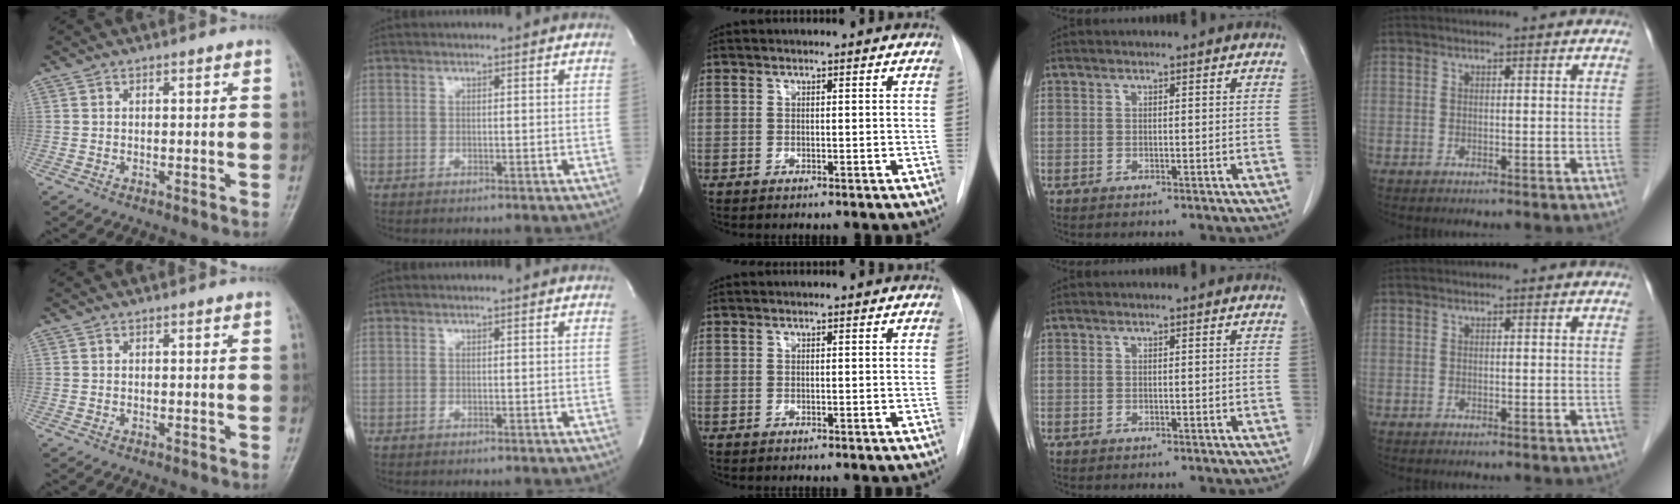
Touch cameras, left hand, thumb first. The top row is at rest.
{}